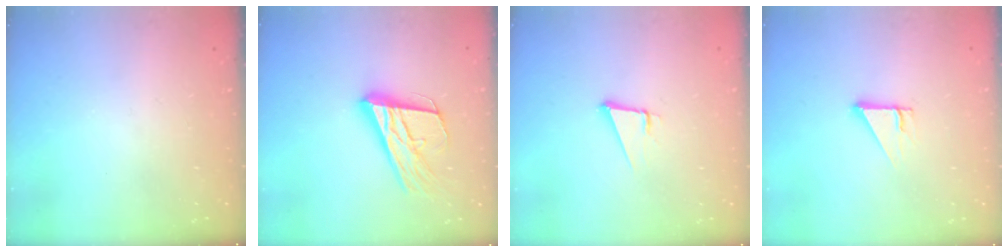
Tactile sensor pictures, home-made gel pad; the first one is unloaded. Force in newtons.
{"total": 20.1, "press": 19.8, "slide": 3.8}
{"total": 4.8, "press": 3.6, "slide": 3.1}
{"total": 2.7, "press": 2.7, "slide": 0.0}